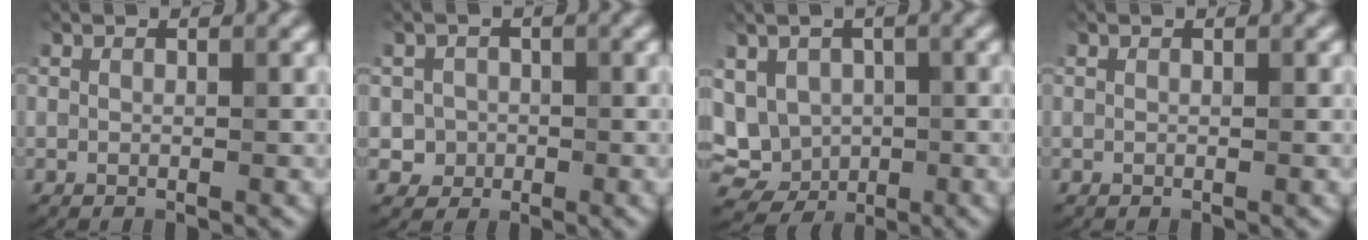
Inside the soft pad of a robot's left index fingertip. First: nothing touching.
{"total": 1.9, "force": [-0.4, 1.9, 0.3], "torque": [0.014, -0.002, -0.006]}
{"total": 6.7, "force": [0.1, 5.9, 3.3], "torque": [-0.057, 0.013, -0.007]}
{"total": 0.0}